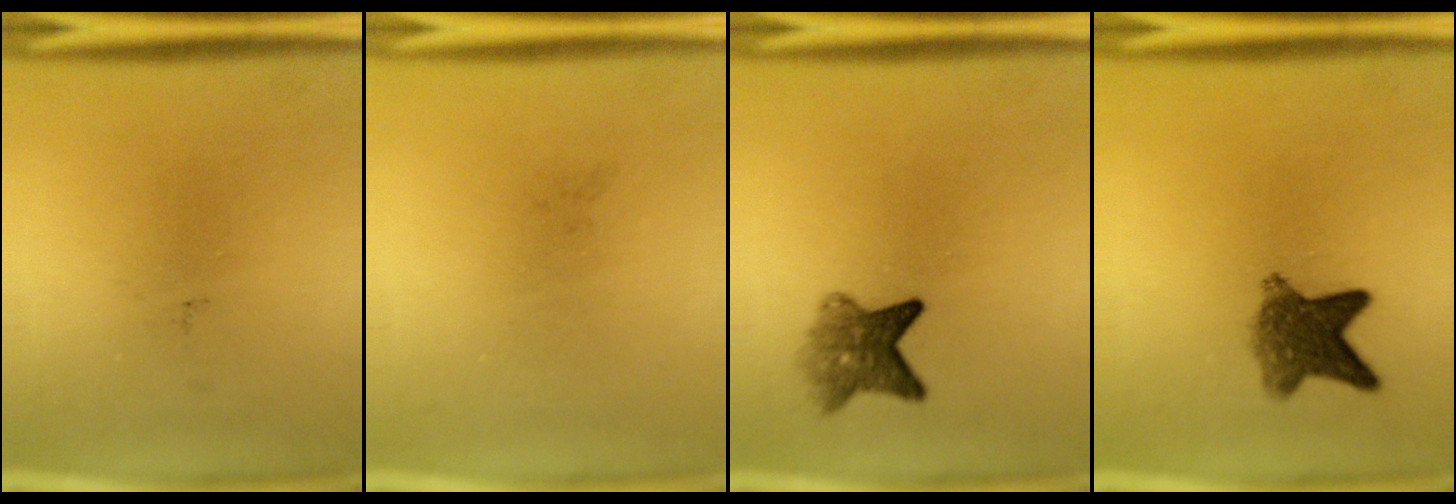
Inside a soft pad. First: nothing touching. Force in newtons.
{"total": 0.0}
{"total": 5.2}
{"total": 7.0}